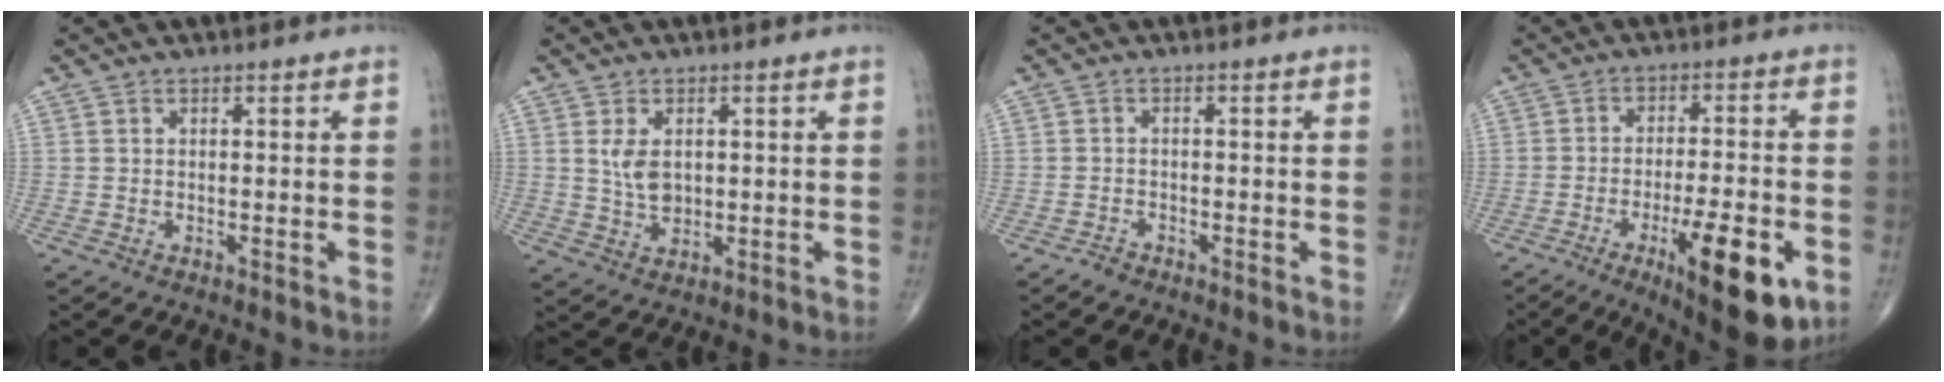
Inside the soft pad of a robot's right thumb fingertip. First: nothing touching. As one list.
[{"total": 4.9, "force": [1.0, 3.0, 3.7], "torque": [-0.062, -0.010, 0.025]}, {"total": 1.4, "force": [-1.3, 0.6, 0.3], "torque": [-0.010, 0.003, -0.024]}, {"total": 16.1, "force": [-6.3, 4.6, 14.0], "torque": [-0.193, 0.008, -0.085]}]